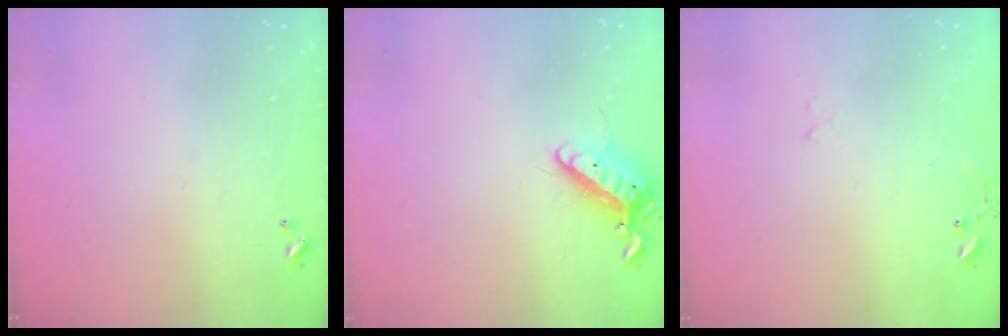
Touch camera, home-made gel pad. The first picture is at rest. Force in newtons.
{"total": 11.6, "press": 11.4, "slide": 2.2}
{"total": 8.0, "press": 8.0, "slide": 0.9}